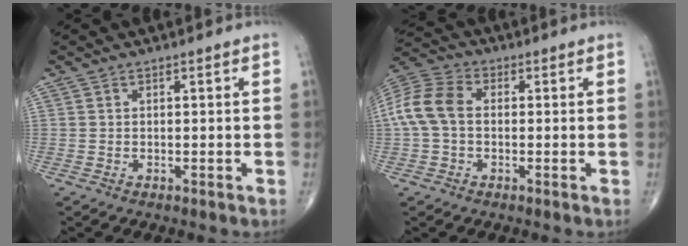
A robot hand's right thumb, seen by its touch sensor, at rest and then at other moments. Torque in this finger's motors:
{"motor_torque": [-0.05, 0.23, 0.34, -0.34, 0.08]}